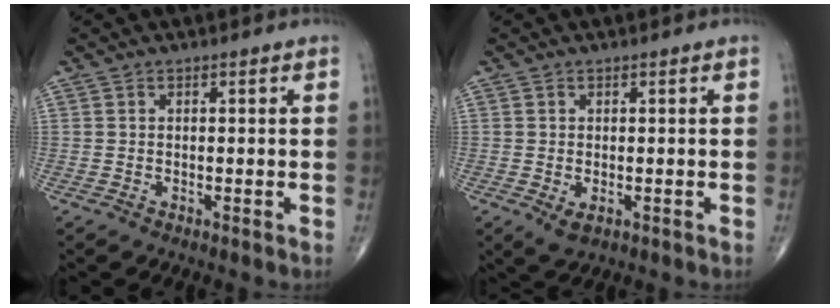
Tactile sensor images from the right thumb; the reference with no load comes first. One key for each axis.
{"total": 2.5, "fx": -0.6, "fy": 1.5, "fz": 1.9, "tx": -0.028, "ty": -0.003, "tz": -0.003}